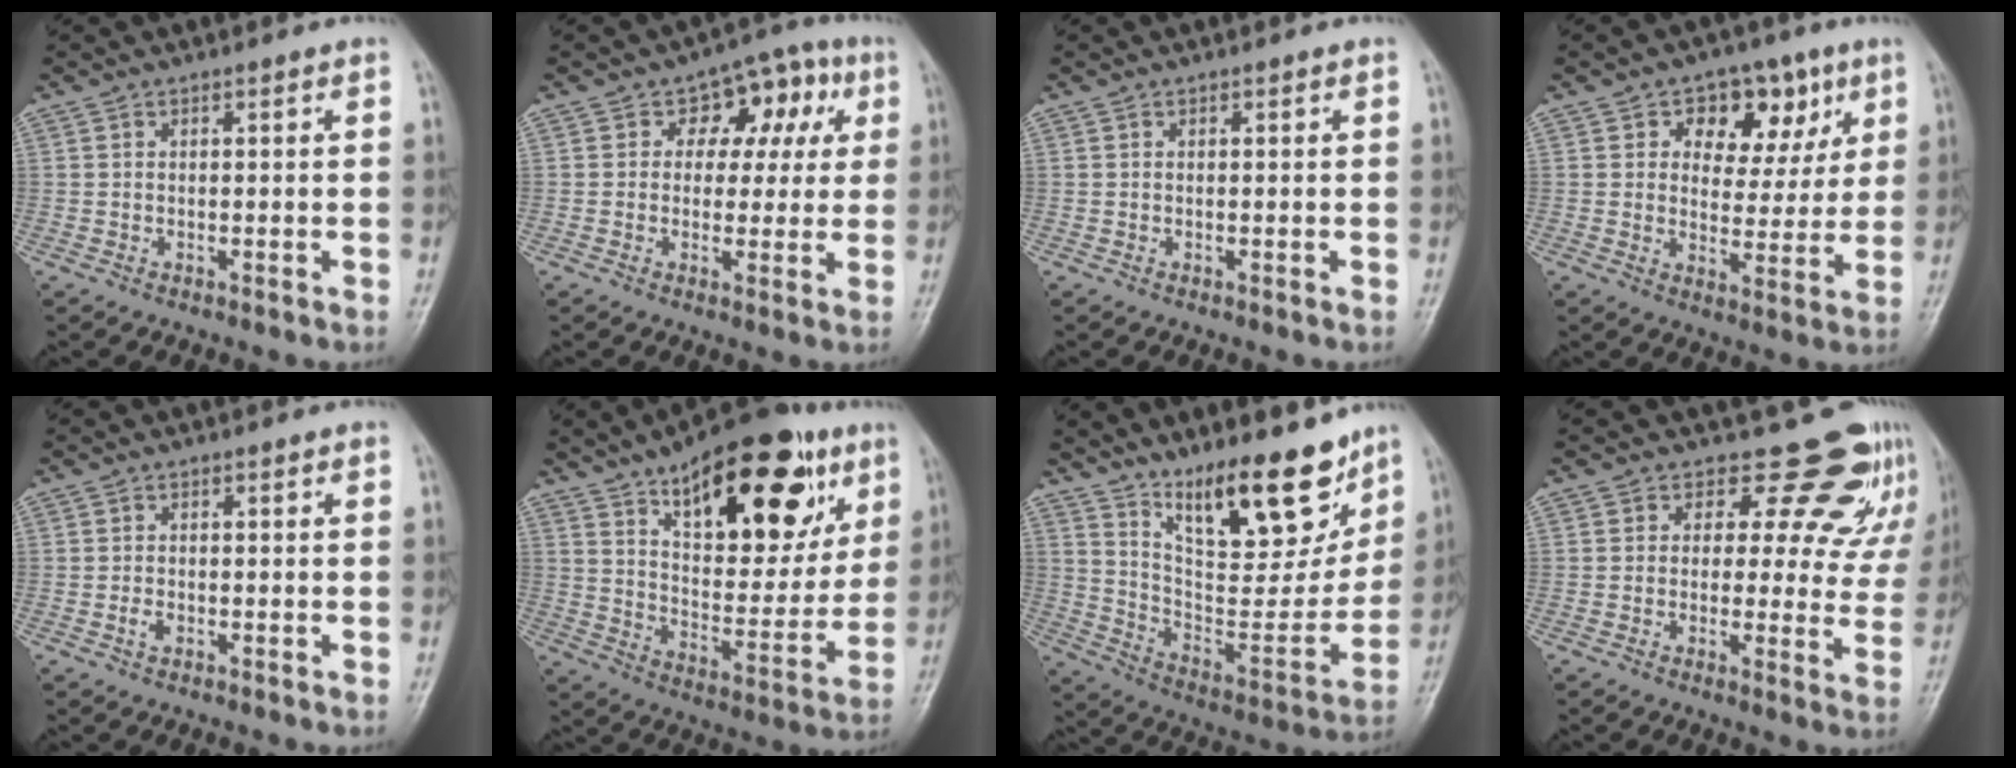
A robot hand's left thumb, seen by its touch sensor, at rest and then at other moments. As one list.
[{"total": 9.7, "force": [2.5, 6.9, 6.3], "torque": [-0.027, 0.018, 0.027]}, {"total": 0.0}, {"total": 11.7, "force": [5.0, 8.1, 6.9], "torque": [-0.042, -0.011, 0.070]}, {"total": 1.6, "force": [-0.6, 1.1, 1.0], "torque": [-0.019, 0.005, -0.013]}, {"total": 27.4, "force": [13.9, 12.2, 20.2], "torque": [-0.251, -0.034, 0.216]}, {"total": 21.0, "force": [13.9, 7.4, 13.9], "torque": [-0.166, -0.084, 0.237]}, {"total": 13.7, "force": [10.9, 7.2, 4.0], "torque": [0.014, -0.059, 0.108]}]